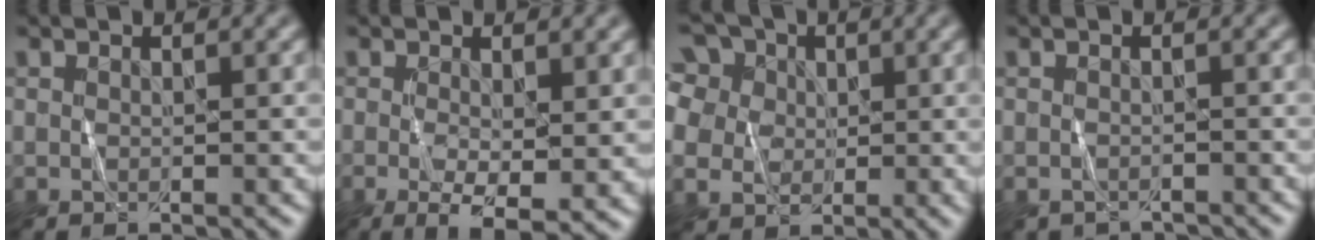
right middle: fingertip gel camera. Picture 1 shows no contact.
{"total": 4.6, "force": [-0.8, 1.5, 4.3], "torque": [-0.081, -0.014, -0.011]}
{"total": 10.9, "force": [4.4, 8.2, 5.7], "torque": [-0.123, 0.036, 0.059]}
{"total": 1.7, "force": [-1.7, 0.2, -0.1], "torque": [0.000, -0.009, -0.026]}